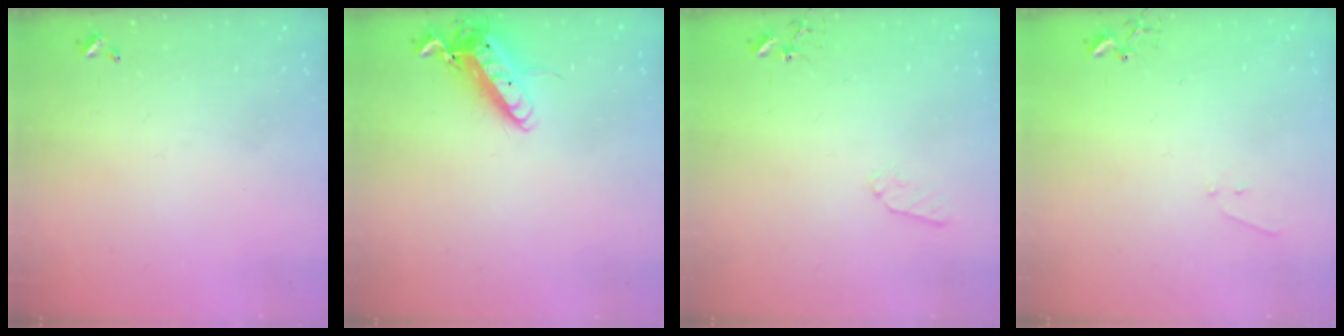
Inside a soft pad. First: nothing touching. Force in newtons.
{"total": 13.6, "press": 13.4, "slide": 2.0}
{"total": 6.6, "press": 6.5, "slide": 0.6}
{"total": 5.7, "press": 5.7, "slide": 0.7}